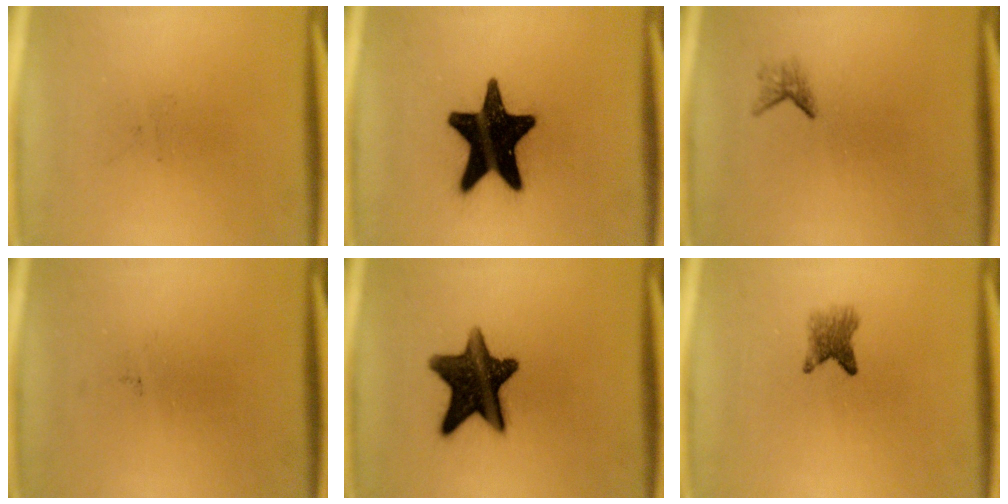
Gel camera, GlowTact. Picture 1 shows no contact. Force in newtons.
{"total": 20.0}
{"total": 1.2}
{"total": 0.0}
{"total": 14.3}
{"total": 2.9}